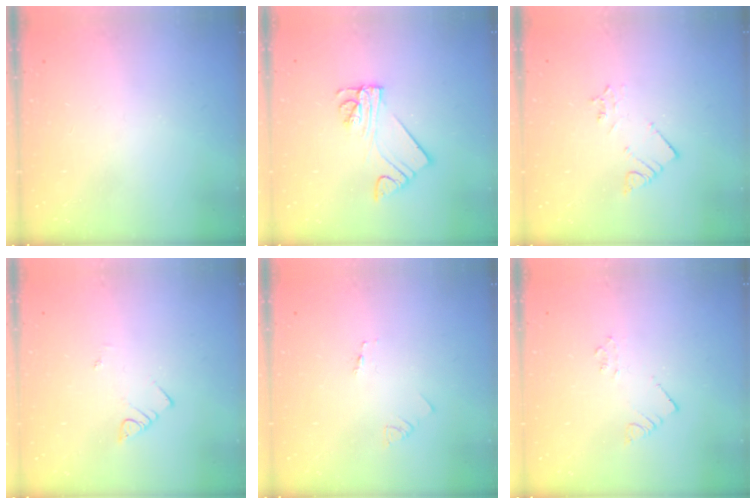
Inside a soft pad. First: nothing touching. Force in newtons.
{"total": 7.0, "press": 7.0, "slide": 0.7}
{"total": 2.8, "press": 2.8, "slide": 0.1}
{"total": 2.2, "press": 2.2, "slide": 0.3}
{"total": 1.6, "press": 1.6, "slide": 0.1}
{"total": 2.2, "press": 2.2, "slide": 0.1}